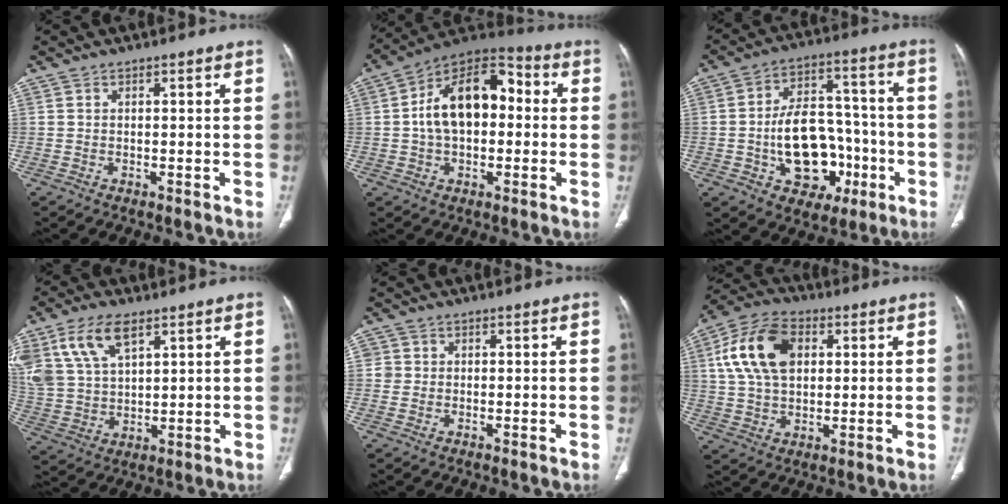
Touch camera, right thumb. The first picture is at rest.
{"total": 16.5, "force": [0.9, 10.2, 12.9], "torque": [-0.193, 0.042, 0.003]}
{"total": 17.5, "force": [-4.6, 11.9, 12.0], "torque": [-0.150, 0.049, -0.060]}
{"total": 13.0, "force": [7.0, 6.9, 8.6], "torque": [-0.169, -0.011, 0.144]}
{"total": 1.6, "force": [0.1, 1.6, 0.1], "torque": [0.008, 0.005, -0.001]}
{"total": 14.8, "force": [3.7, 9.5, 10.7], "torque": [-0.192, 0.012, 0.064]}